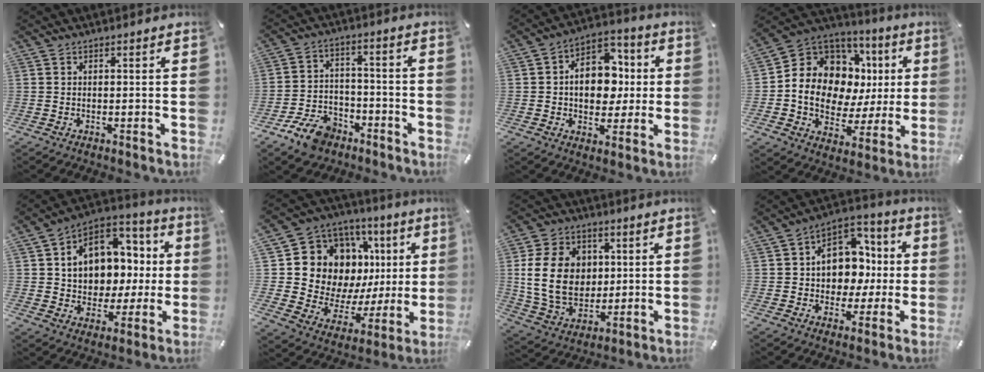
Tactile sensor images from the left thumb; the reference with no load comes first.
{"total": 10.1, "force": [-6.7, 6.2, 4.1], "torque": [-0.073, 0.050, -0.120]}
{"total": 12.4, "force": [-0.3, 9.4, 8.0], "torque": [-0.128, 0.004, -0.004]}
{"total": 13.2, "force": [2.6, 10.8, 7.2], "torque": [-0.125, -0.041, 0.049]}
{"total": 12.5, "force": [1.4, 10.9, 6.0], "torque": [-0.093, -0.022, 0.035]}
{"total": 17.8, "force": [6.7, 13.7, 9.2], "torque": [-0.147, -0.057, 0.144]}
{"total": 15.6, "force": [2.1, 12.6, 9.0], "torque": [-0.193, 0.008, 0.041]}
{"total": 12.1, "force": [0.1, 10.5, 5.9], "torque": [-0.075, -0.005, 0.010]}